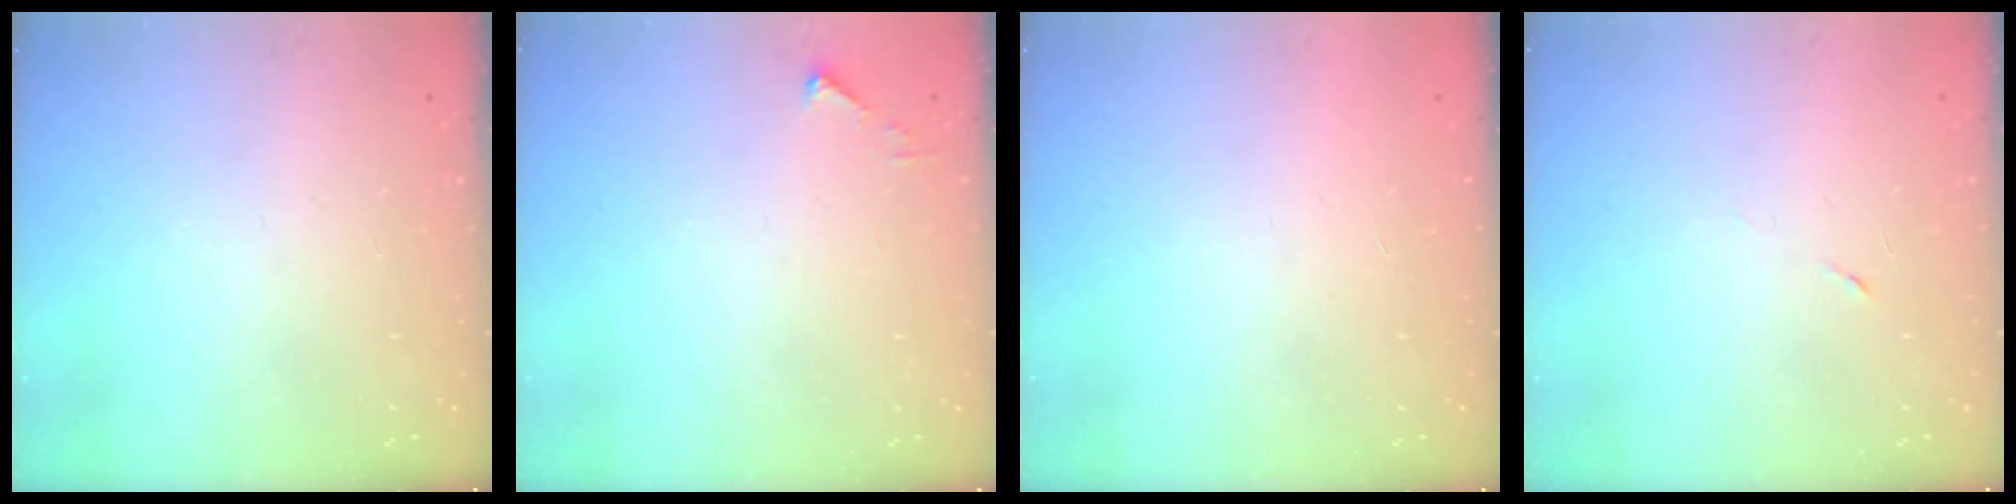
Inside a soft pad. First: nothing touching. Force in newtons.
{"total": 2.7, "press": 2.7, "slide": 0.3}
{"total": 1.7, "press": 1.7, "slide": 0.1}
{"total": 3.3, "press": 3.0, "slide": 1.4}